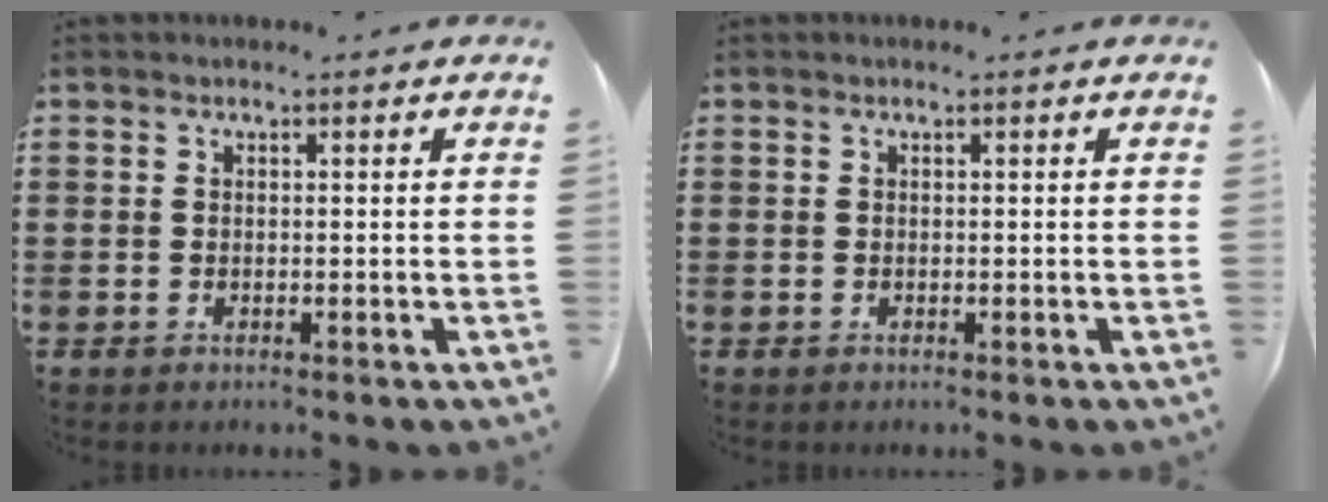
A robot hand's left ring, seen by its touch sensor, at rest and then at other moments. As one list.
[{"total": 0.0}]